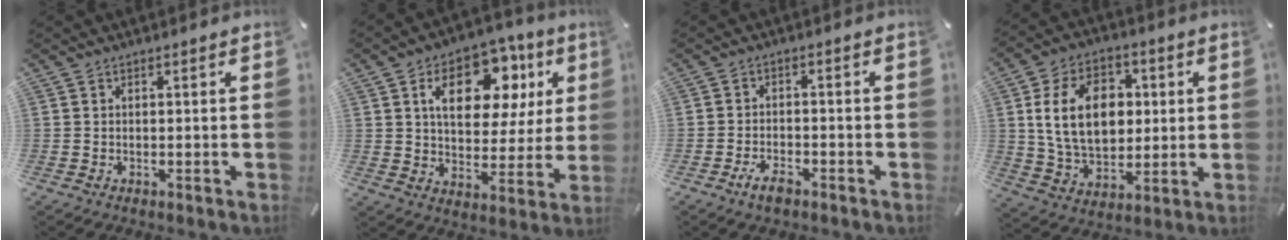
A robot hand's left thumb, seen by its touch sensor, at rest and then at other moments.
{"total": 17.4, "force": [7.4, 10.5, 11.7], "torque": [-0.169, -0.020, 0.123]}
{"total": 3.6, "force": [-2.4, 1.8, 2.1], "torque": [-0.047, 0.006, -0.047]}
{"total": 16.1, "force": [2.3, 11.6, 10.9], "torque": [-0.216, 0.012, 0.039]}